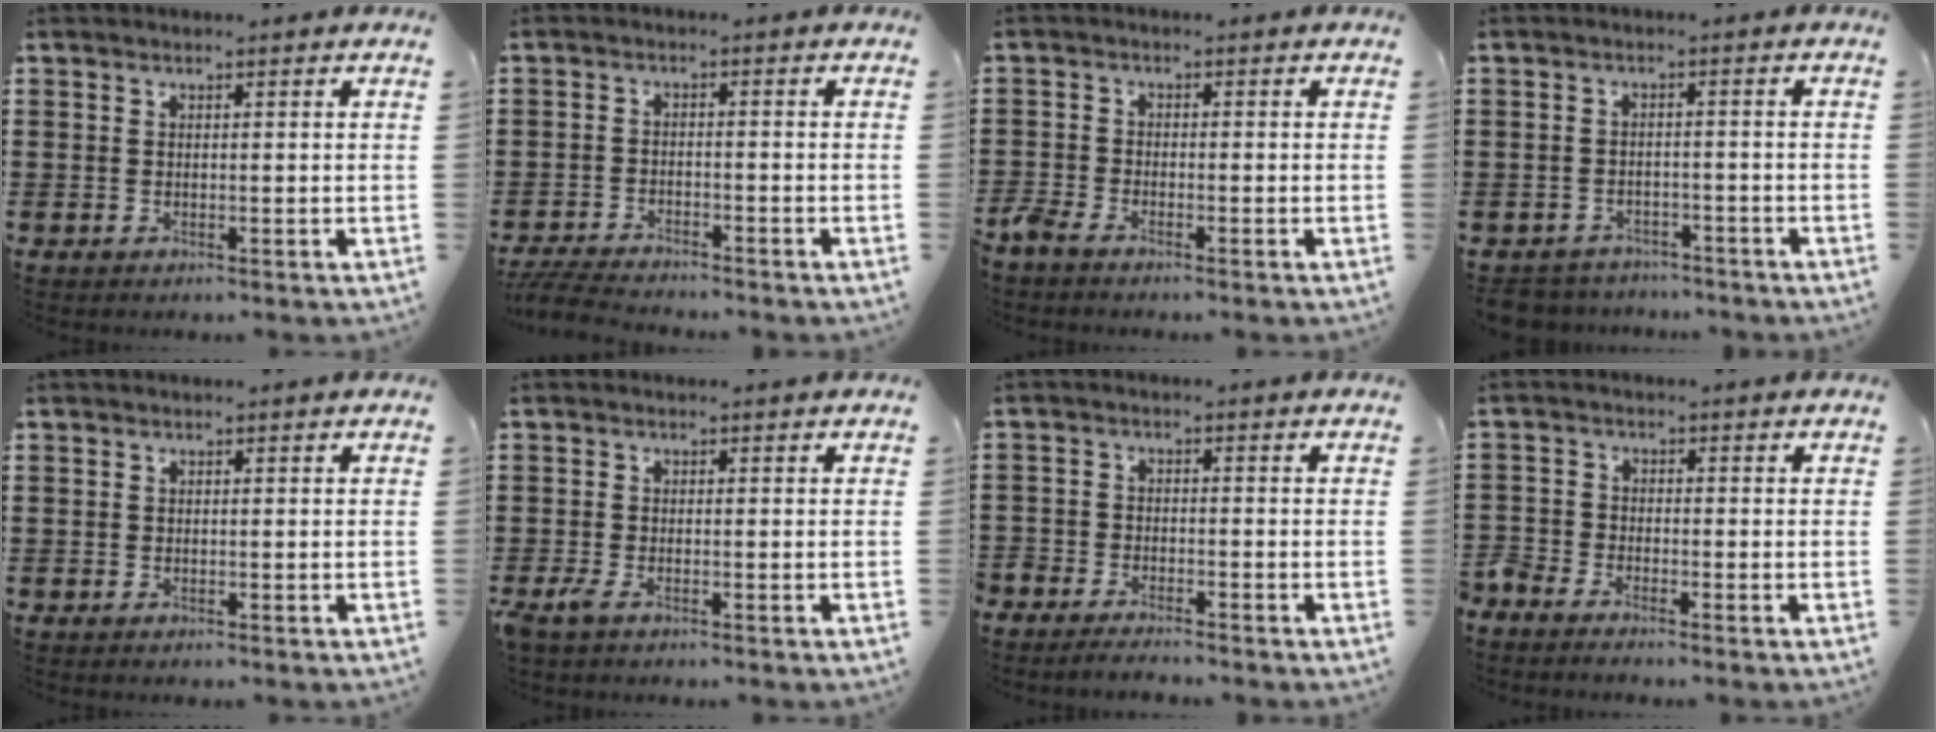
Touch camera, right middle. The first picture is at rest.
{"total": 4.2, "force": [-4.1, 0.2, 0.9], "torque": [-0.027, -0.005, -0.084]}
{"total": 2.2, "force": [-1.9, 0.5, 0.9], "torque": [-0.040, -0.004, -0.045]}
{"total": 3.0, "force": [-2.9, 0.5, -0.3], "torque": [-0.005, -0.003, -0.063]}
{"total": 0.0}
{"total": 1.8, "force": [-1.2, 0.5, 1.3], "torque": [-0.046, -0.009, -0.028]}
{"total": 3.0, "force": [-3.0, 0.3, -0.2], "torque": [-0.003, 0.002, -0.065]}
{"total": 2.8, "force": [-2.8, 0.4, 0.0], "torque": [-0.020, -0.004, -0.065]}